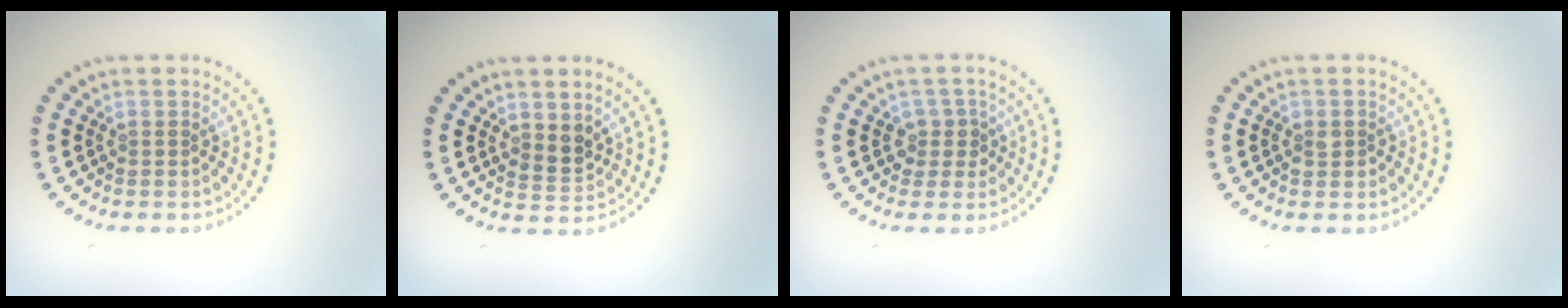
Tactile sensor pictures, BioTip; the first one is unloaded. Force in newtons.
{"total": 1.9, "press": 1.7, "slide": 1.0}
{"total": 2.0, "press": 1.6, "slide": 1.2}
{"total": 1.4, "press": 1.3, "slide": 0.4}